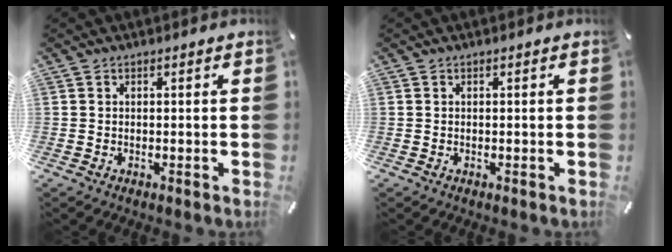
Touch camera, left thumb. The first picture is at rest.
{"total": 0.0}